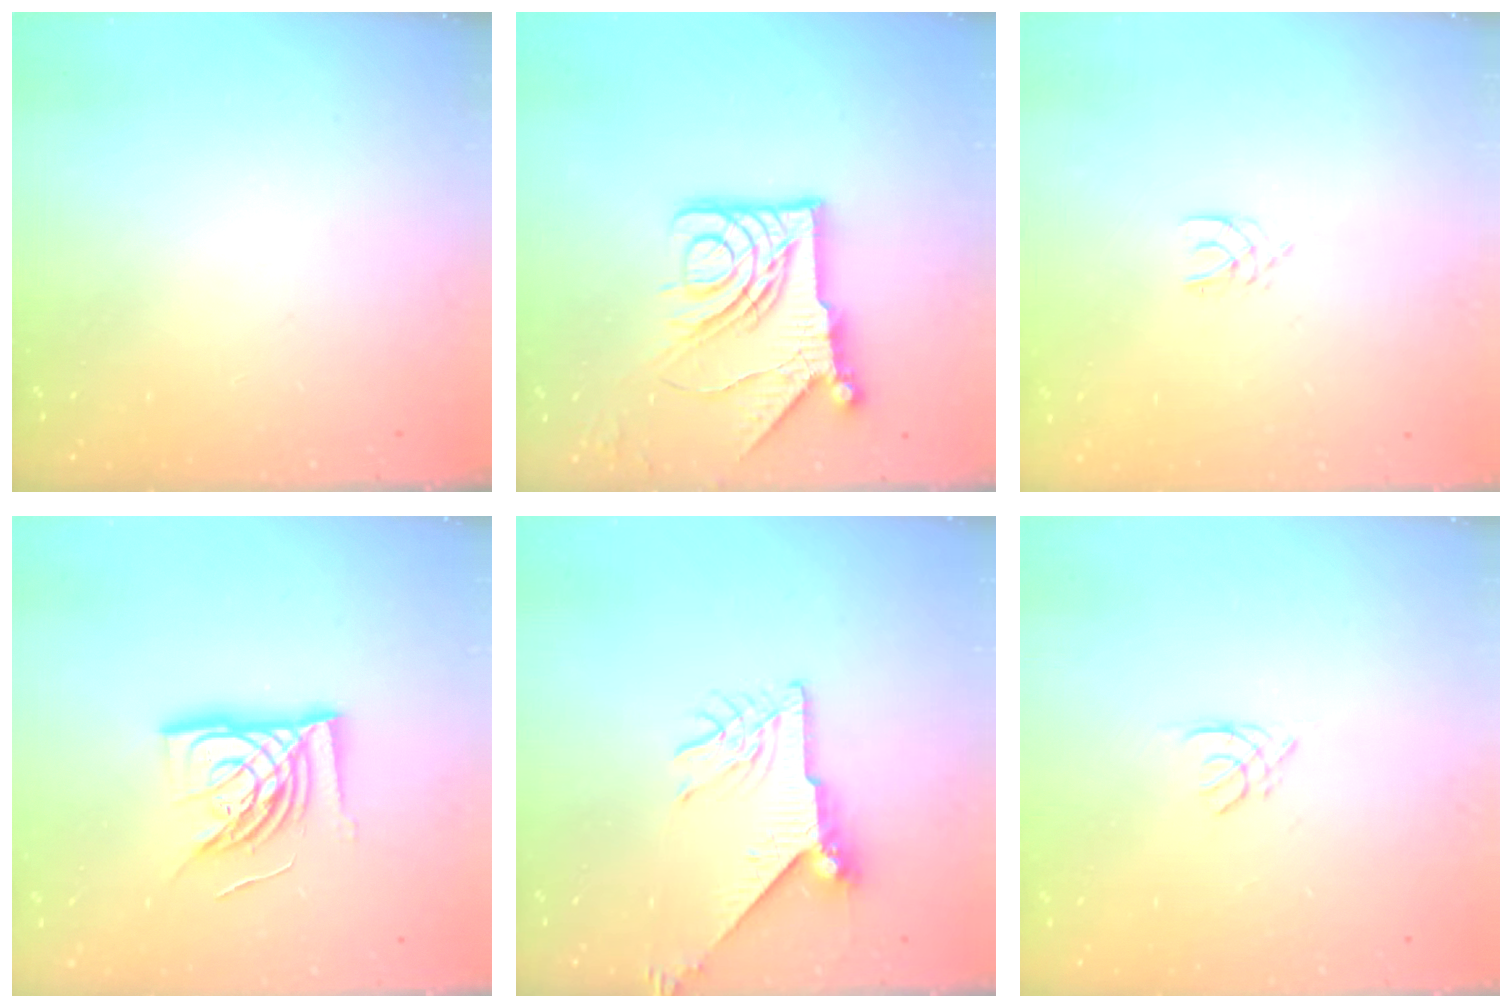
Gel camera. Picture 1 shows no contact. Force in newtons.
{"total": 13.2, "press": 13.1, "slide": 1.6}
{"total": 2.5, "press": 2.5, "slide": 0.3}
{"total": 13.8, "press": 13.7, "slide": 1.5}
{"total": 9.8, "press": 9.8, "slide": 0.7}
{"total": 1.4, "press": 1.4, "slide": 0.4}